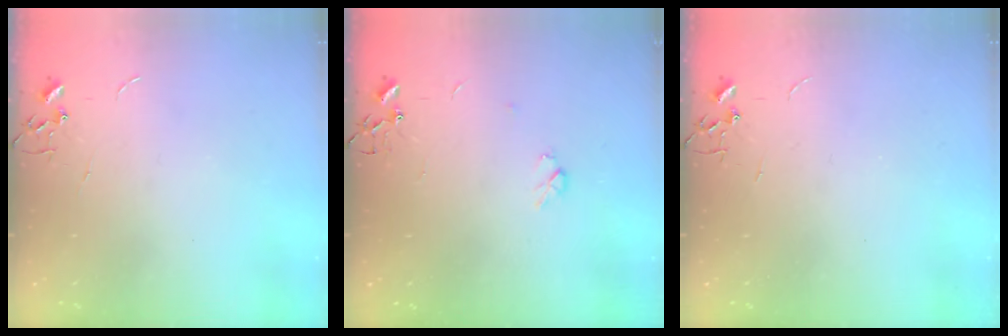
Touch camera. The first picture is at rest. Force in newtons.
{"total": 3.7, "press": 3.6, "slide": 0.9}
{"total": 0.0}